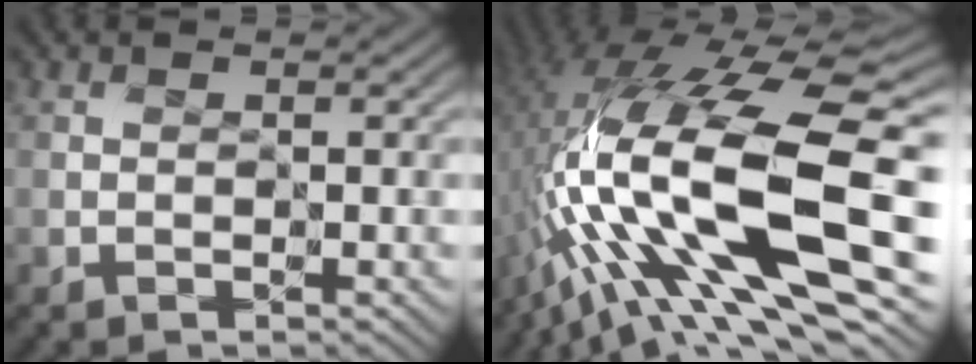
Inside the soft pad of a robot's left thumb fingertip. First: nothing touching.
{"total": 20.0, "force": [-3.4, 6.3, 18.7], "torque": [-0.364, 0.002, -0.066]}